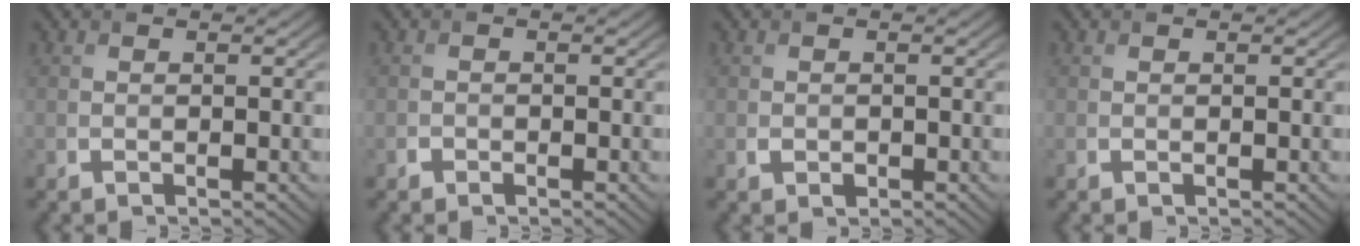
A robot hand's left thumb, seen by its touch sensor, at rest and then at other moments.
{"total": 0.6, "force": [-0.4, 0.4, 0.1], "torque": [-0.001, -0.003, -0.007]}
{"total": 0.9, "force": [-0.2, 0.8, 0.4], "torque": [-0.007, -0.007, -0.004]}
{"total": 0.0}